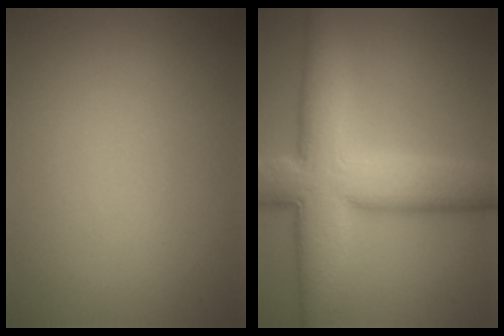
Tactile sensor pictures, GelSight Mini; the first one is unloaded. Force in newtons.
{"total": 11.6, "press": 11.6, "slide": 1.0}